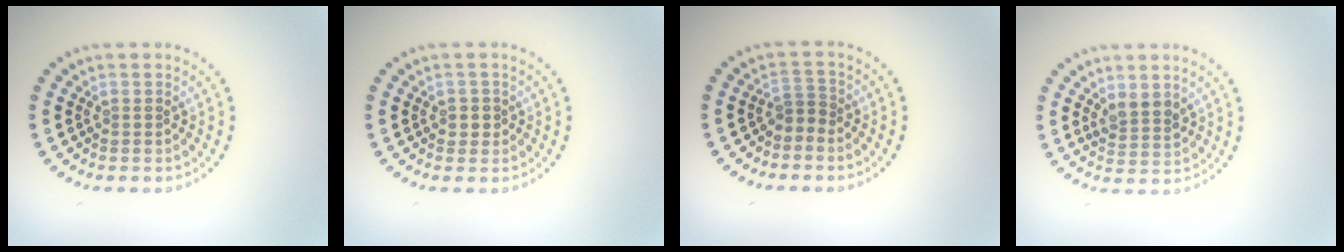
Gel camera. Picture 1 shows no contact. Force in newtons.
{"total": 1.2, "press": 1.0, "slide": 0.5}
{"total": 1.4, "press": 0.9, "slide": 1.1}
{"total": 2.2, "press": 2.1, "slide": 0.8}